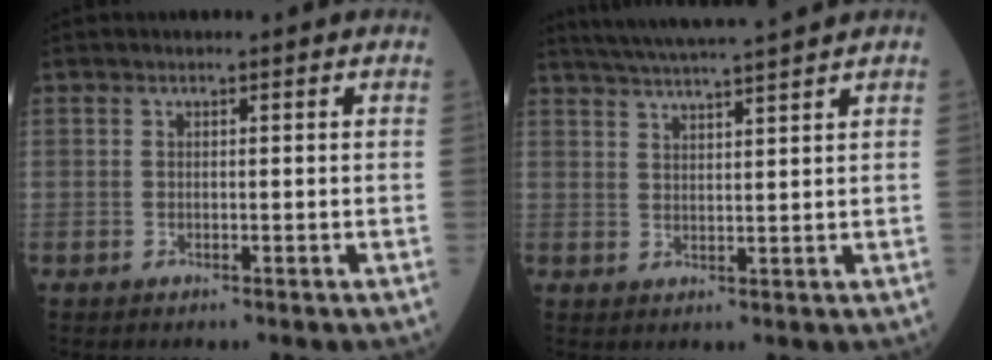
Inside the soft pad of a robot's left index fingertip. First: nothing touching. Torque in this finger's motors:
{"motor_torque": [1.06, -1.08, 0.45, 0.08]}